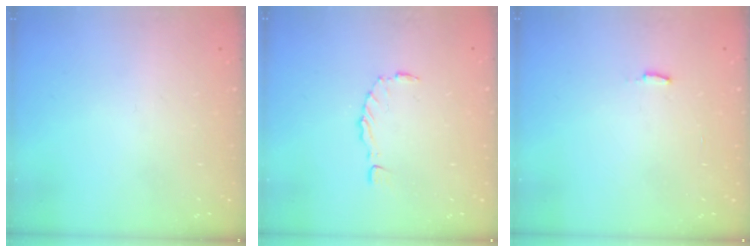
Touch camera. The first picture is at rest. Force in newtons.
{"total": 1.5, "press": 1.4, "slide": 0.3}
{"total": 4.3, "press": 4.2, "slide": 0.3}